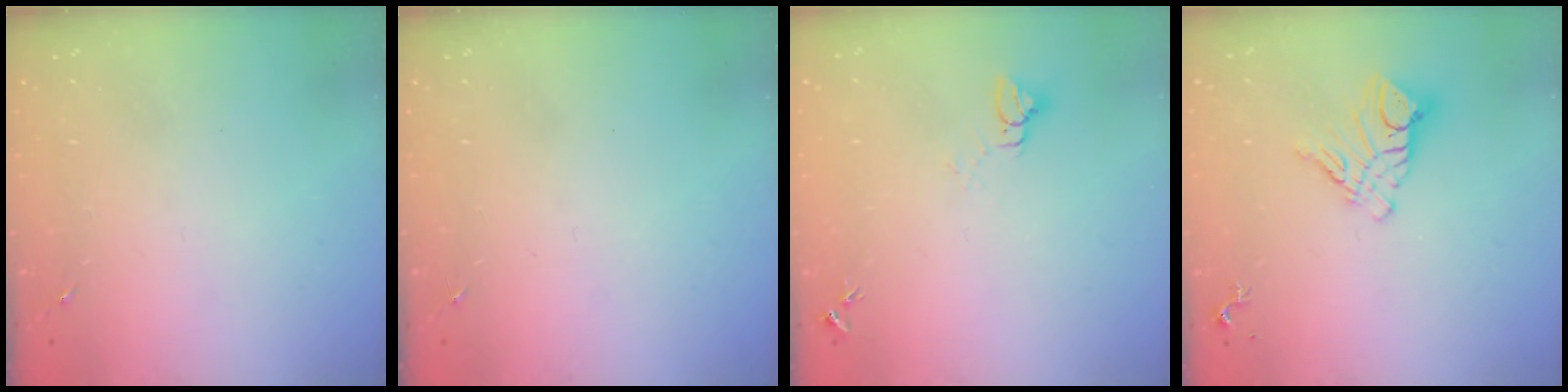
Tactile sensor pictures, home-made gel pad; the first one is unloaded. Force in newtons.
{"total": 0.0}
{"total": 4.5, "press": 4.4, "slide": 0.2}
{"total": 10.4, "press": 10.3, "slide": 0.7}